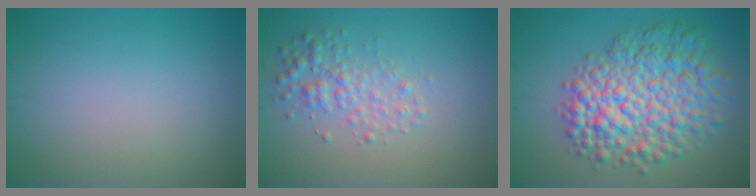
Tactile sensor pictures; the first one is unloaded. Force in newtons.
{"total": 2.6, "press": 2.6, "slide": 0.0}
{"total": 9.0, "press": 9.0, "slide": 0.2}